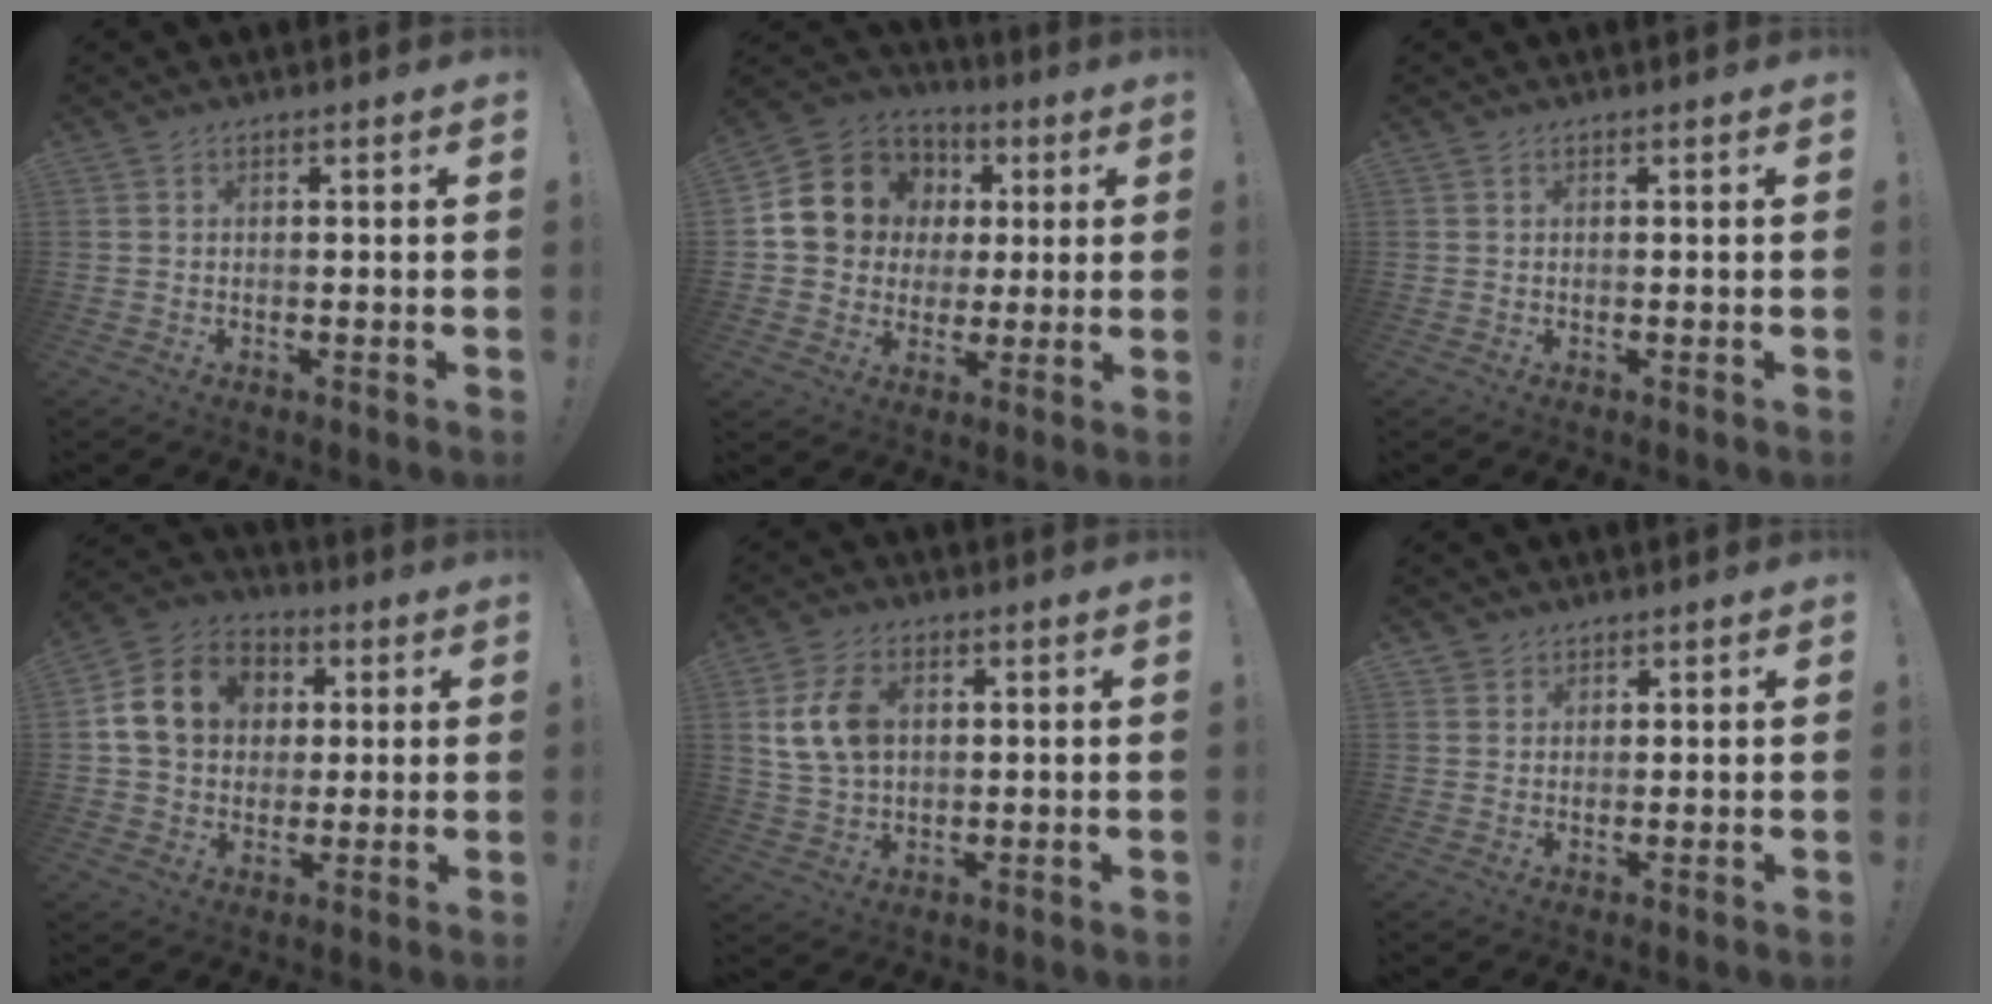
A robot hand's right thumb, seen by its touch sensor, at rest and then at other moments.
{"total": 15.0, "force": [3.5, 13.5, 5.5], "torque": [-0.070, -0.004, 0.091]}
{"total": 0.0}
{"total": 15.5, "force": [3.4, 12.7, 8.2], "torque": [-0.124, 0.005, 0.073]}
{"total": 11.2, "force": [2.5, 7.7, 7.8], "torque": [-0.146, 0.006, 0.050]}
{"total": 2.3, "force": [1.6, 1.6, -0.1], "torque": [0.006, -0.009, 0.030]}